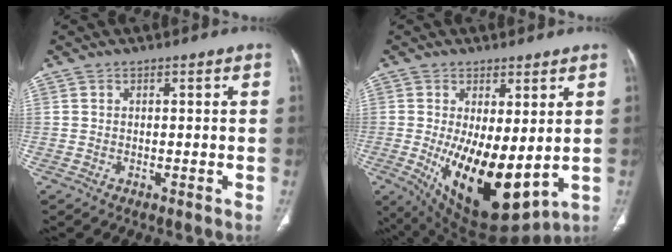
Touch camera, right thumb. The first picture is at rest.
{"total": 16.5, "force": [-1.3, 7.2, 14.8], "torque": [-0.237, -0.036, 0.005]}